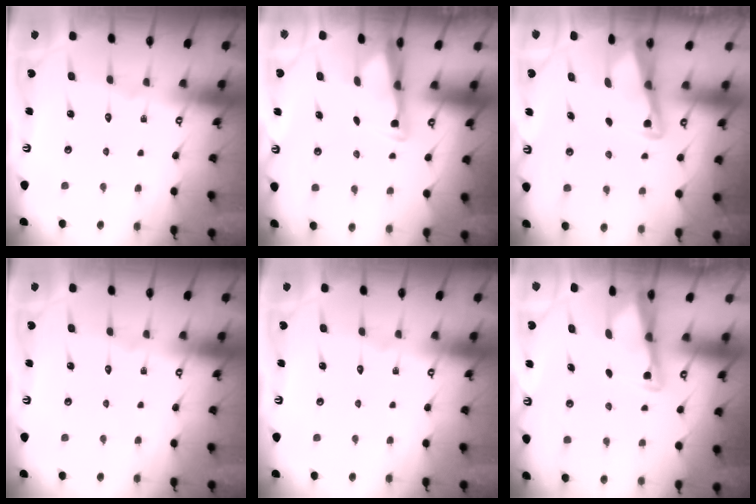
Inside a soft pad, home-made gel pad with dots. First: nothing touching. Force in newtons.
{"total": 3.2, "press": 3.1, "slide": 0.8}
{"total": 2.8, "press": 2.8, "slide": 0.4}
{"total": 0.0}
{"total": 0.0}
{"total": 2.7, "press": 2.7, "slide": 0.2}